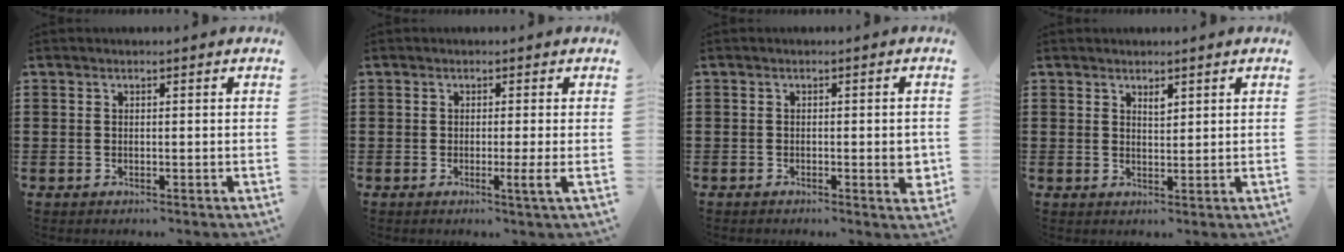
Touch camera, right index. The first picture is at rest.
{"total": 2.6, "force": [-0.6, -0.3, 2.5], "torque": [-0.043, -0.012, -0.011]}
{"total": 2.8, "force": [-0.7, 0.8, 2.6], "torque": [-0.034, -0.002, -0.014]}
{"total": 1.6, "force": [1.4, 0.7, 0.7], "torque": [-0.007, 0.000, 0.023]}